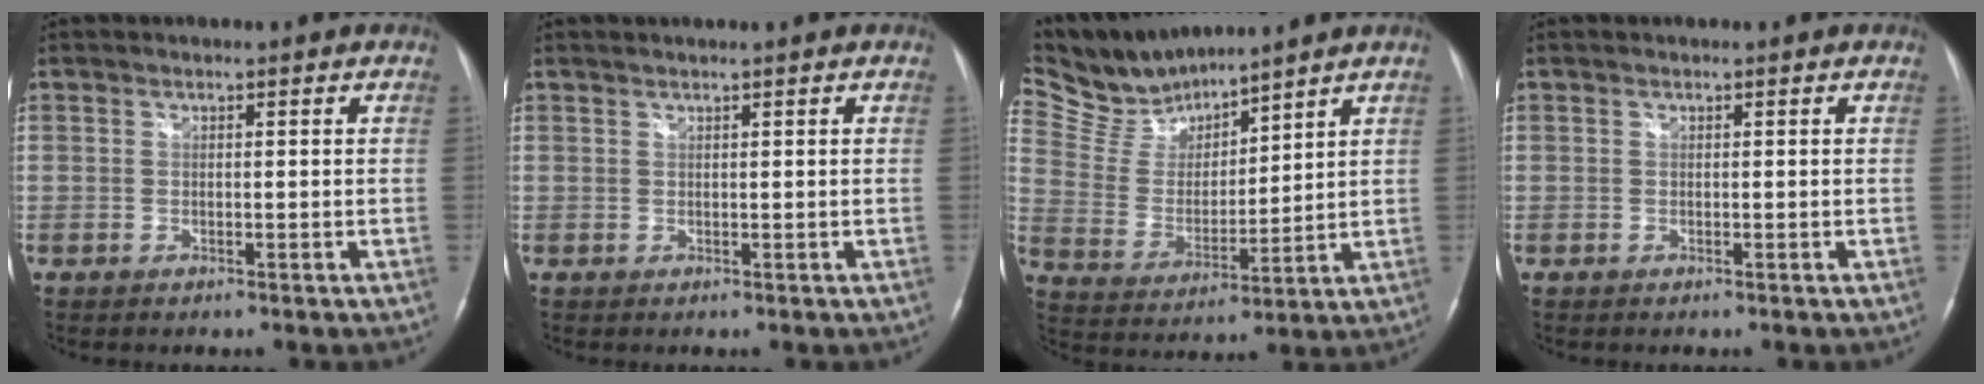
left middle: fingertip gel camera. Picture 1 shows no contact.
{"total": 0.9, "force": [0.8, -0.3, 0.4], "torque": [-0.012, 0.006, 0.020]}
{"total": 10.2, "force": [9.9, 1.6, 2.0], "torque": [-0.063, 0.012, 0.212]}
{"total": 0.0}